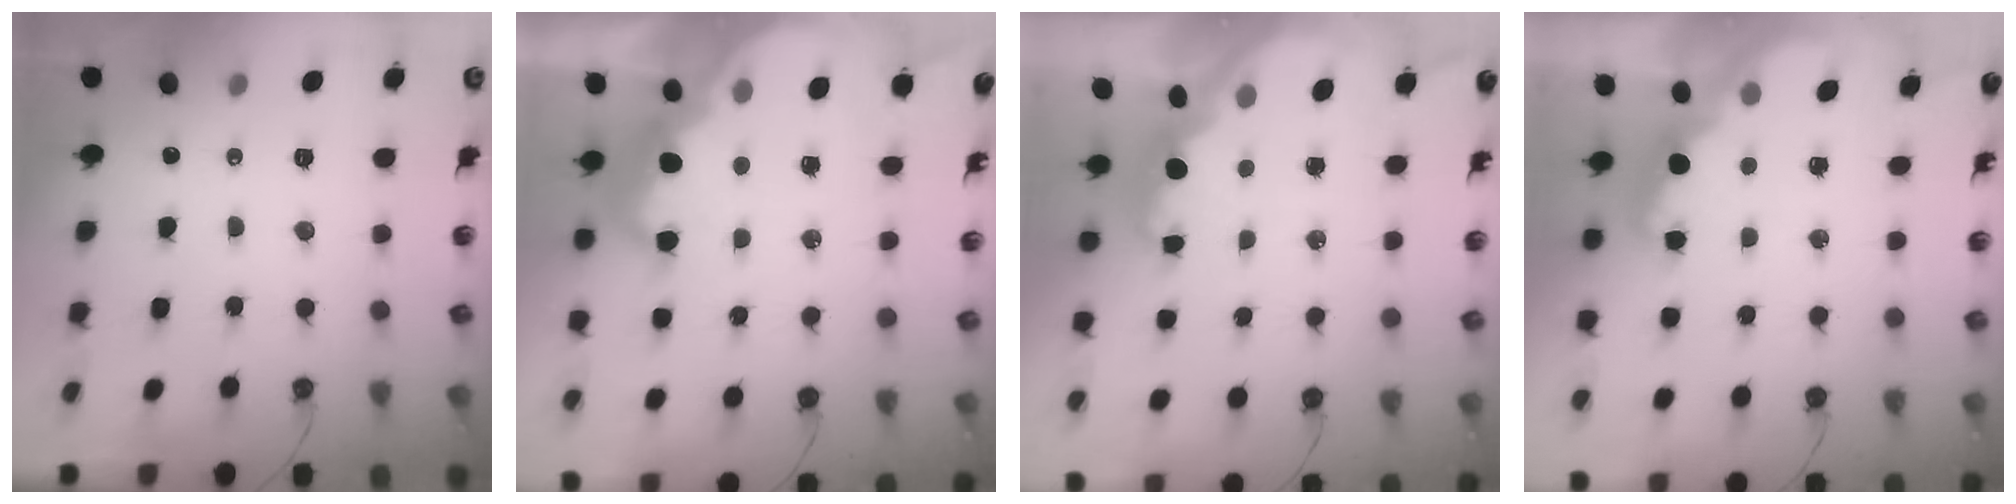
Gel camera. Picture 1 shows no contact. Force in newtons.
{"total": 10.2, "press": 10.2, "slide": 0.8}
{"total": 2.5, "press": 2.4, "slide": 0.7}
{"total": 2.1, "press": 2.1, "slide": 0.6}